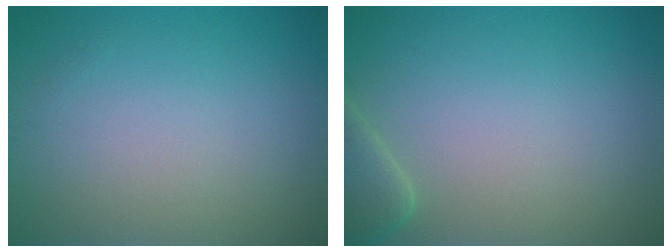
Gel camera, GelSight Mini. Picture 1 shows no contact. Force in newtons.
{"total": 2.3, "press": 2.3, "slide": 0.3}